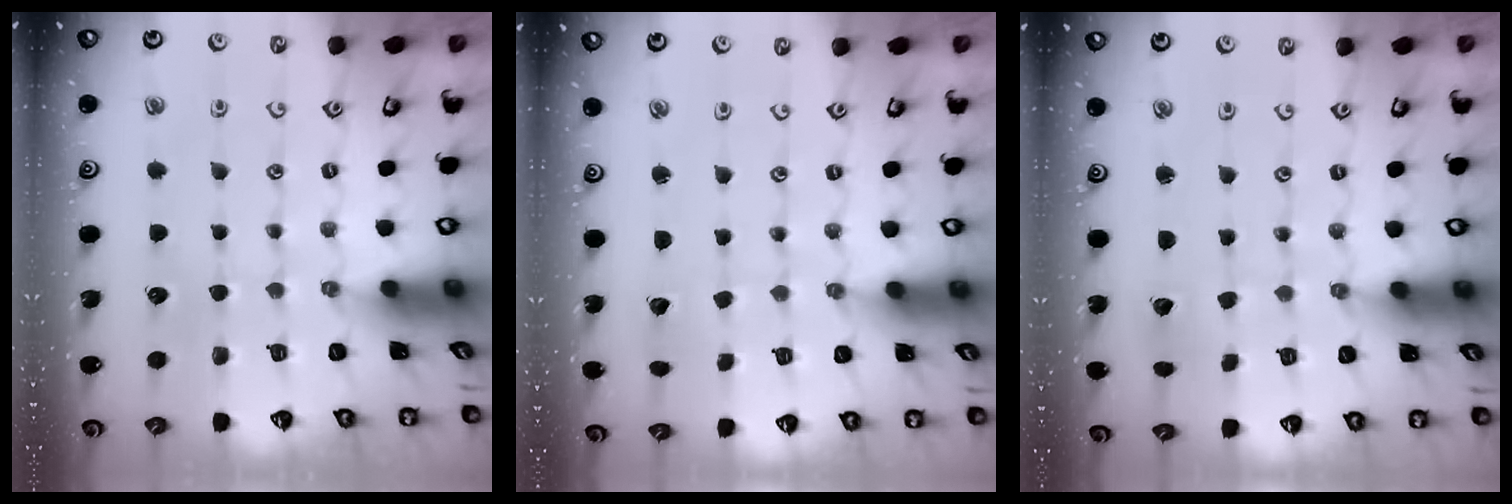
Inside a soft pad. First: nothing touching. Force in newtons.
{"total": 1.1, "press": 1.1, "slide": 0.1}
{"total": 1.3, "press": 1.3, "slide": 0.0}